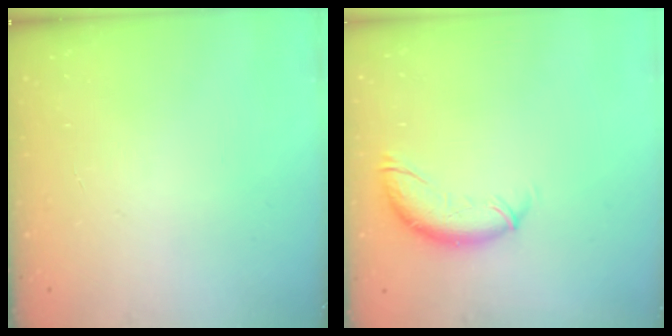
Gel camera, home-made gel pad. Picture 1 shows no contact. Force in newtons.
{"total": 10.8, "press": 10.6, "slide": 1.8}